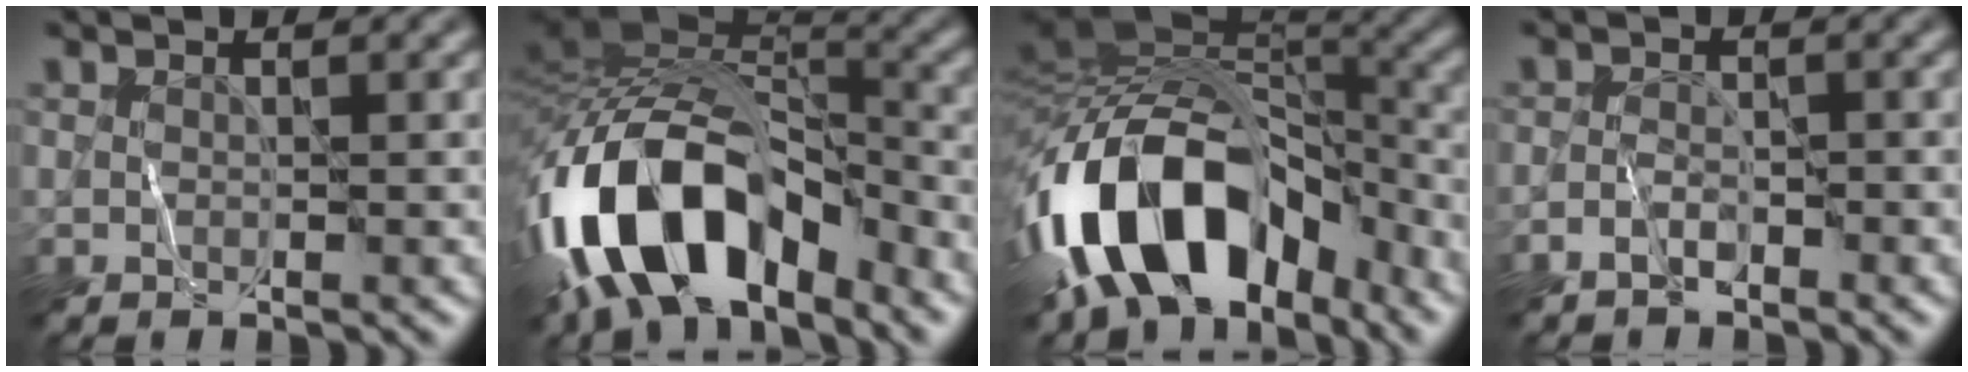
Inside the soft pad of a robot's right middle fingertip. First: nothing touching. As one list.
[{"total": 14.9, "force": [-6.9, 7.9, 10.6], "torque": [-0.191, 0.011, -0.125]}, {"total": 15.7, "force": [-6.2, 9.5, 10.8], "torque": [-0.187, 0.012, -0.103]}, {"total": 1.5, "force": [-1.3, 0.5, 0.7], "torque": [-0.013, 0.006, -0.028]}]